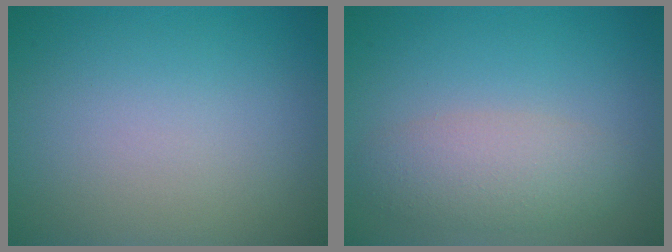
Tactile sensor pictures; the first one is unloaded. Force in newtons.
{"total": 3.5, "press": 3.5, "slide": 0.2}